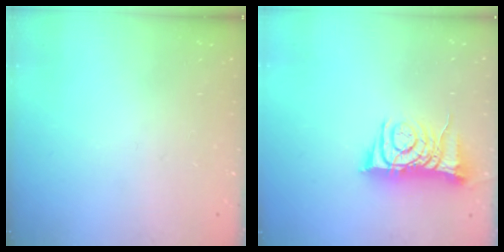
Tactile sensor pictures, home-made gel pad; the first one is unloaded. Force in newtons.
{"total": 8.2, "press": 8.2, "slide": 0.7}